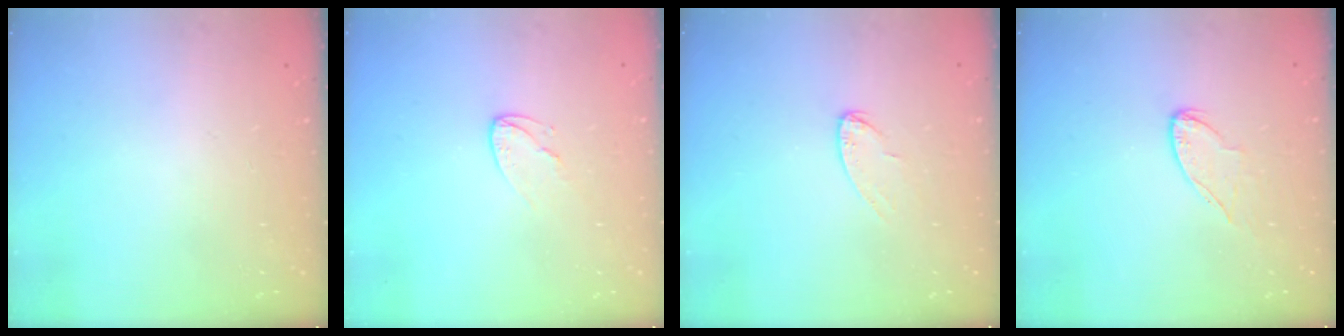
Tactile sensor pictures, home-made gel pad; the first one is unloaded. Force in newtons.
{"total": 4.3, "press": 4.3, "slide": 0.4}
{"total": 4.9, "press": 4.9, "slide": 0.5}
{"total": 6.4, "press": 6.3, "slide": 0.6}